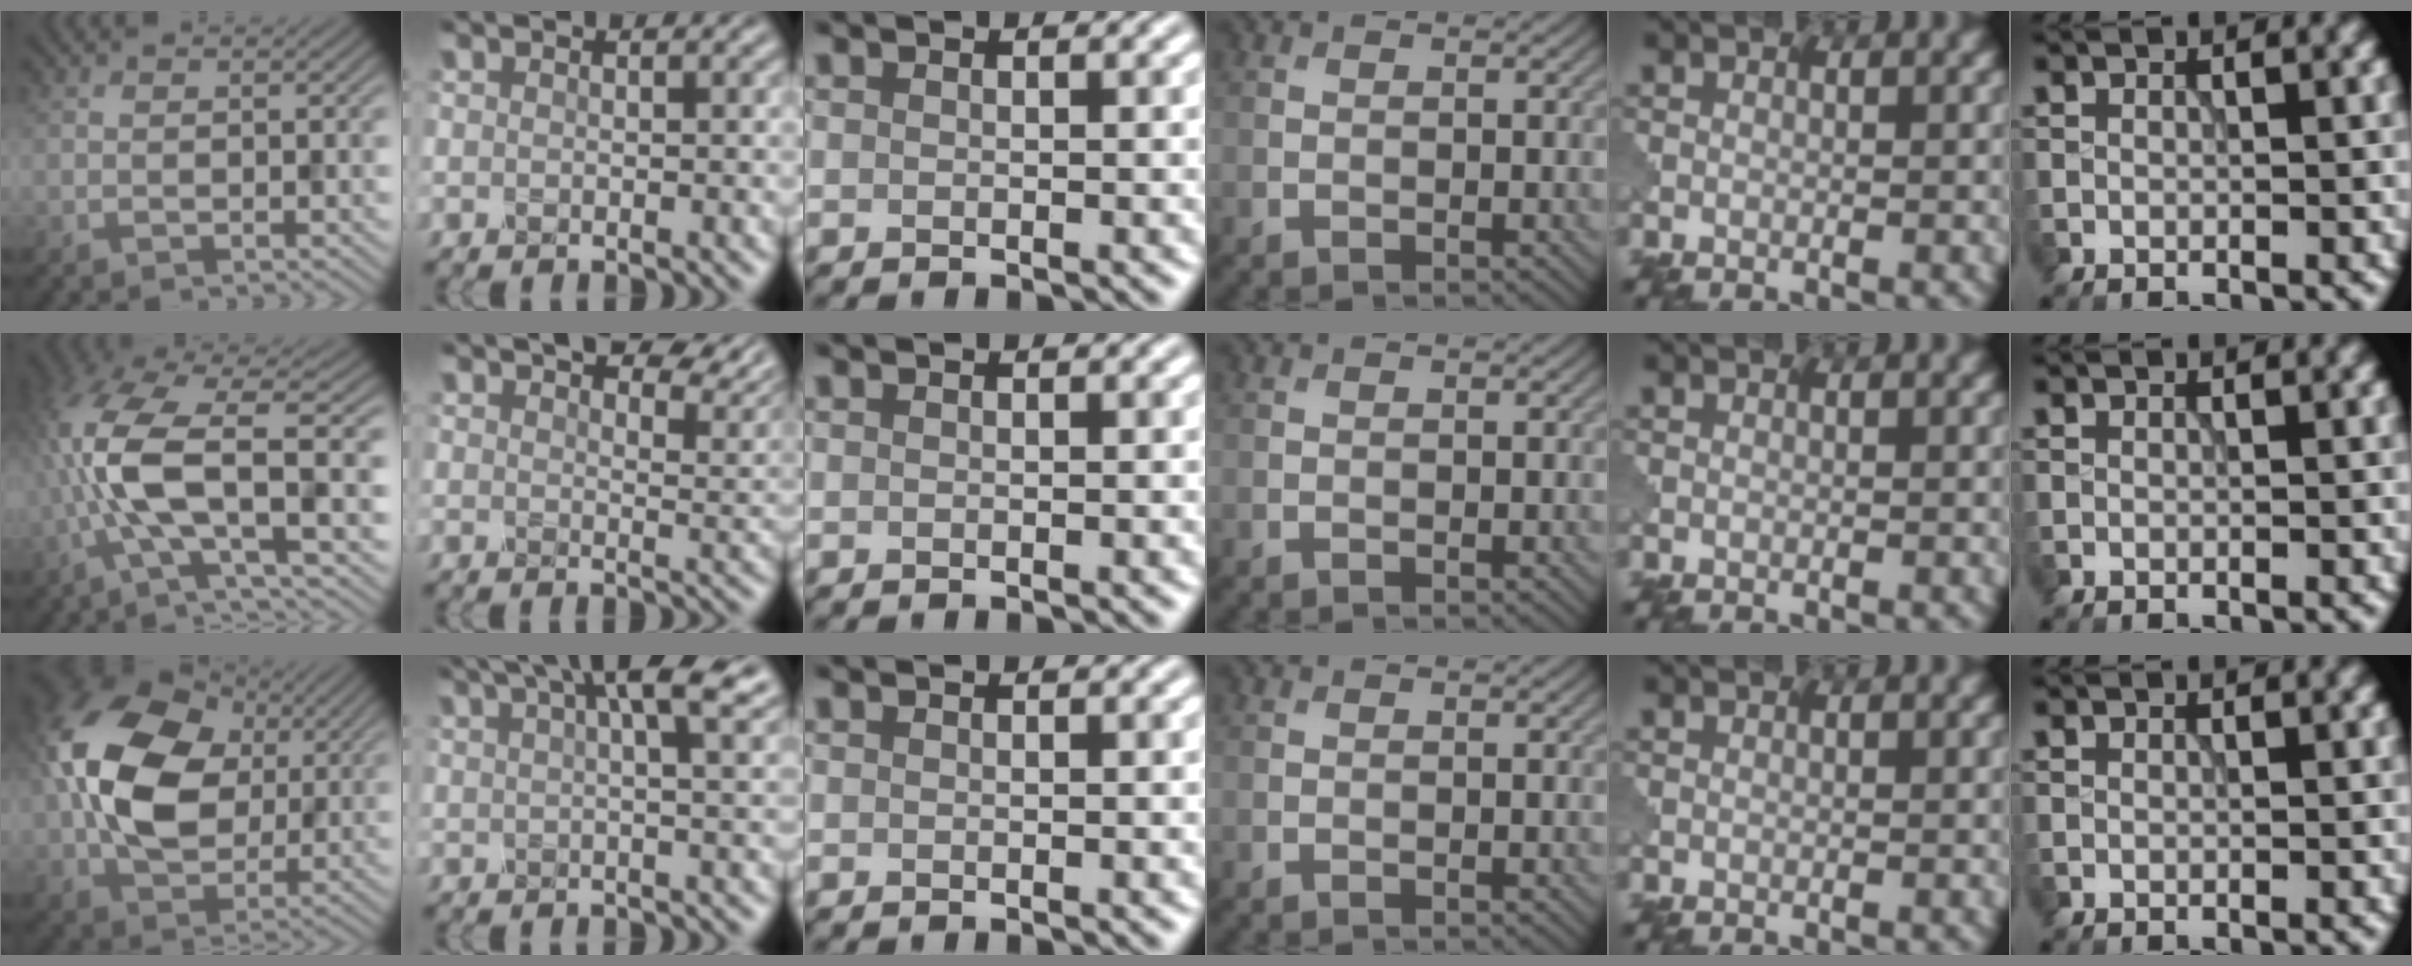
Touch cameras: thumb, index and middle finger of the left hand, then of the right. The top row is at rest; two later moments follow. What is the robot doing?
{"motion": "squeeze", "object": "foam earplug"}